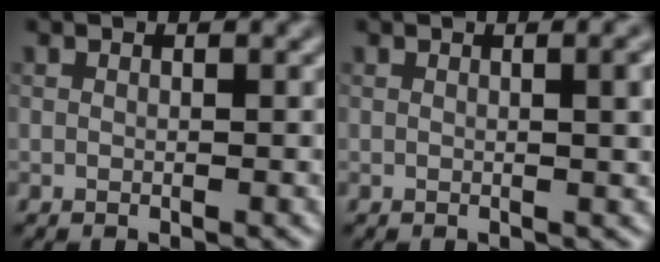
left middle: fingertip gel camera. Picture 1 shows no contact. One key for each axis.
{"total": 3.5, "fx": 0.6, "fy": 1.1, "fz": 3.2, "tx": -0.033, "ty": 0.008, "tz": 0.007}